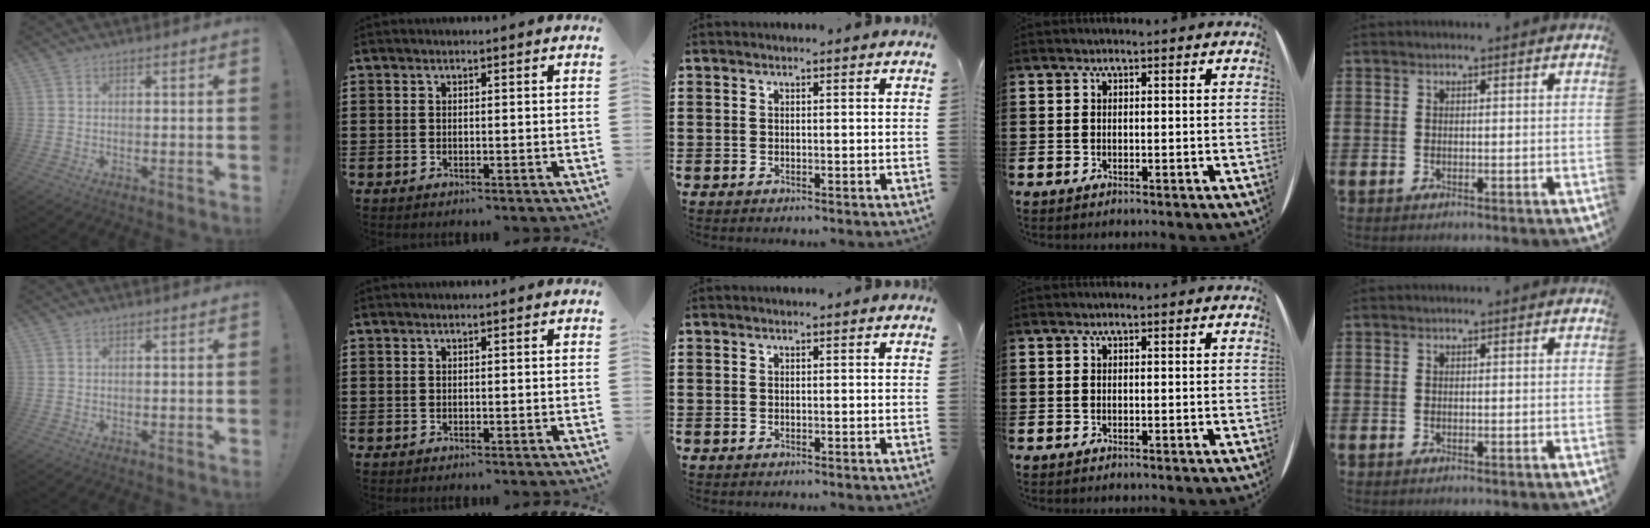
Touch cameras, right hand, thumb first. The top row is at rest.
{}